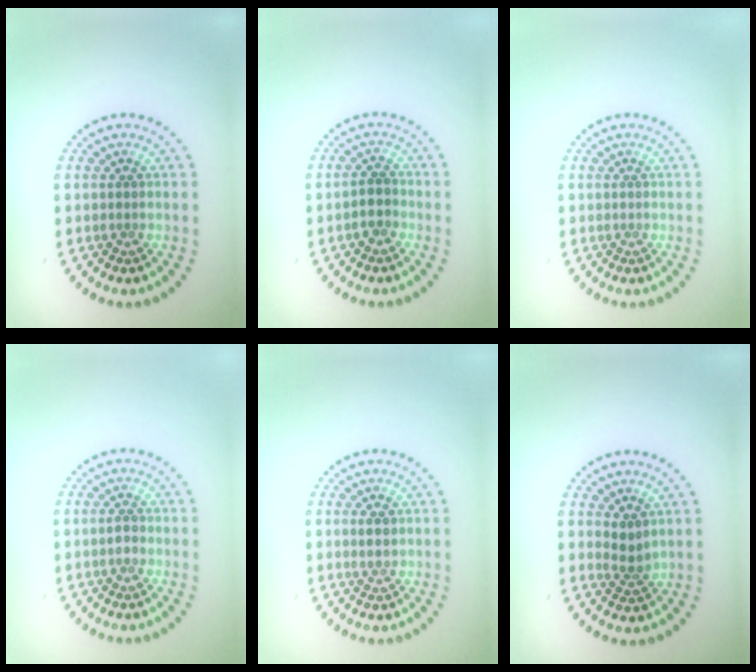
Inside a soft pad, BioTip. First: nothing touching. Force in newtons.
{"total": 1.8, "press": 1.5, "slide": 0.9}
{"total": 0.0}
{"total": 0.9, "press": 0.9, "slide": 0.2}
{"total": 1.2, "press": 1.1, "slide": 0.4}
{"total": 1.6, "press": 1.3, "slide": 1.0}